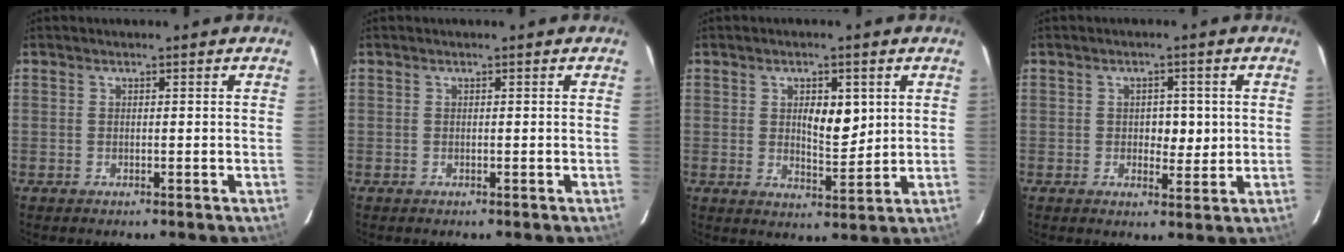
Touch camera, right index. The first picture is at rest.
{"total": 0.0}
{"total": 5.7, "force": [1.6, 2.3, 5.0], "torque": [-0.076, -0.003, 0.028]}
{"total": 3.7, "force": [0.3, 2.3, 3.0], "torque": [-0.035, 0.000, 0.008]}